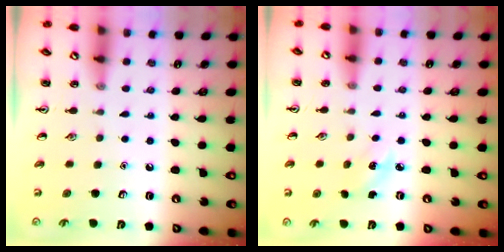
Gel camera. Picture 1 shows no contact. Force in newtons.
{"total": 3.5, "press": 3.2, "slide": 1.3}